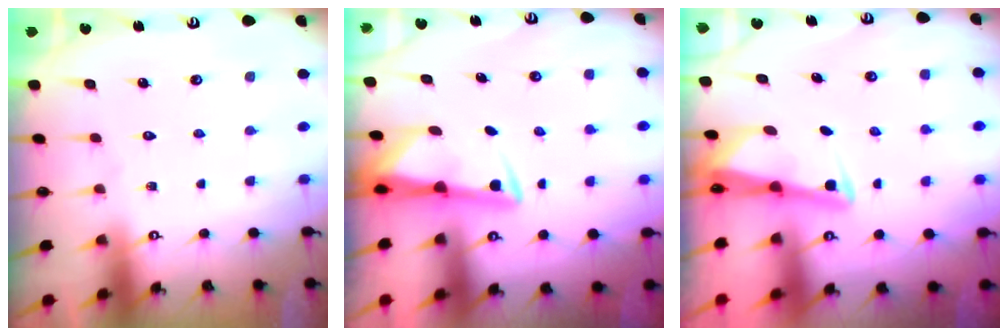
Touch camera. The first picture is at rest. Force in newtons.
{"total": 2.9, "press": 2.9, "slide": 0.5}
{"total": 2.5, "press": 2.5, "slide": 0.3}